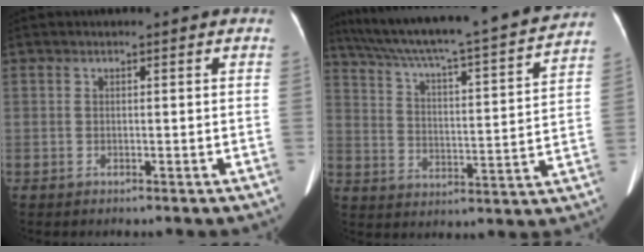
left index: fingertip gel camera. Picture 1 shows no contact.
{"total": 24.6, "force": [21.9, 0.7, 11.1], "torque": [-0.187, -0.018, 0.308]}